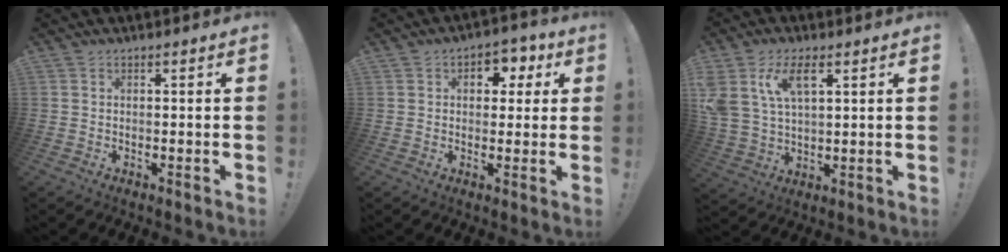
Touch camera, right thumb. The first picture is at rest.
{"total": 6.2, "force": [1.7, 5.0, 3.3], "torque": [-0.031, -0.005, 0.027]}
{"total": 10.6, "force": [5.3, 5.6, 7.3], "torque": [-0.169, -0.007, 0.097]}